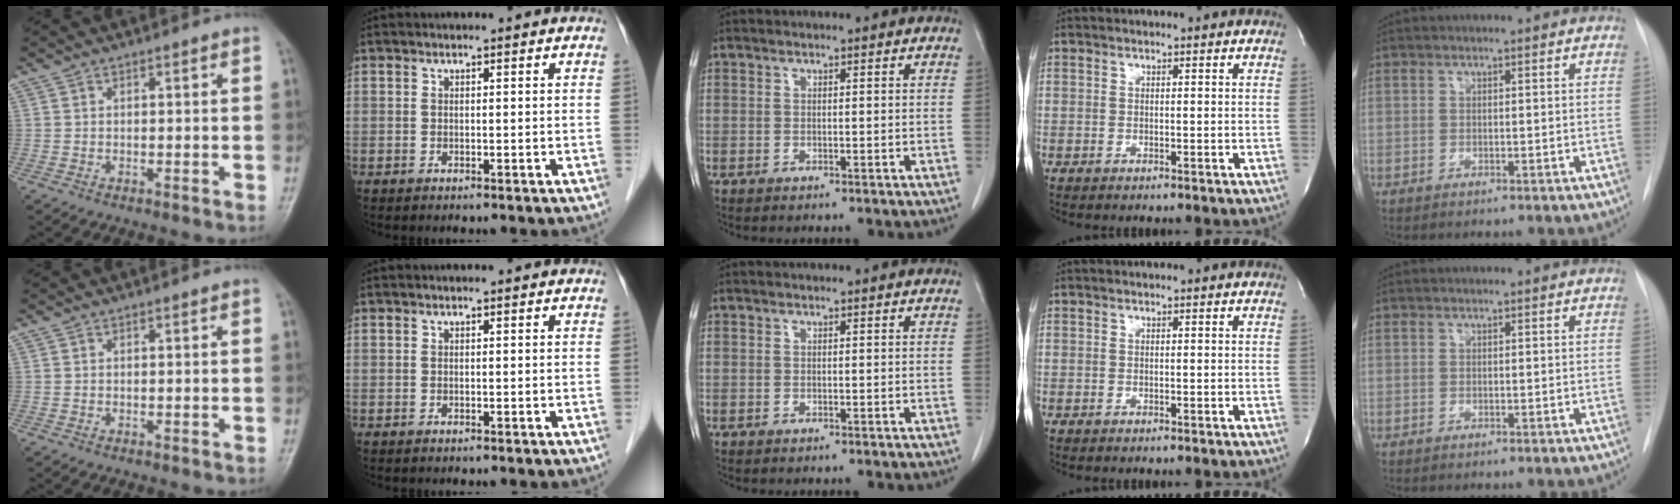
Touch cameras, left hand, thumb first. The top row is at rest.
{}